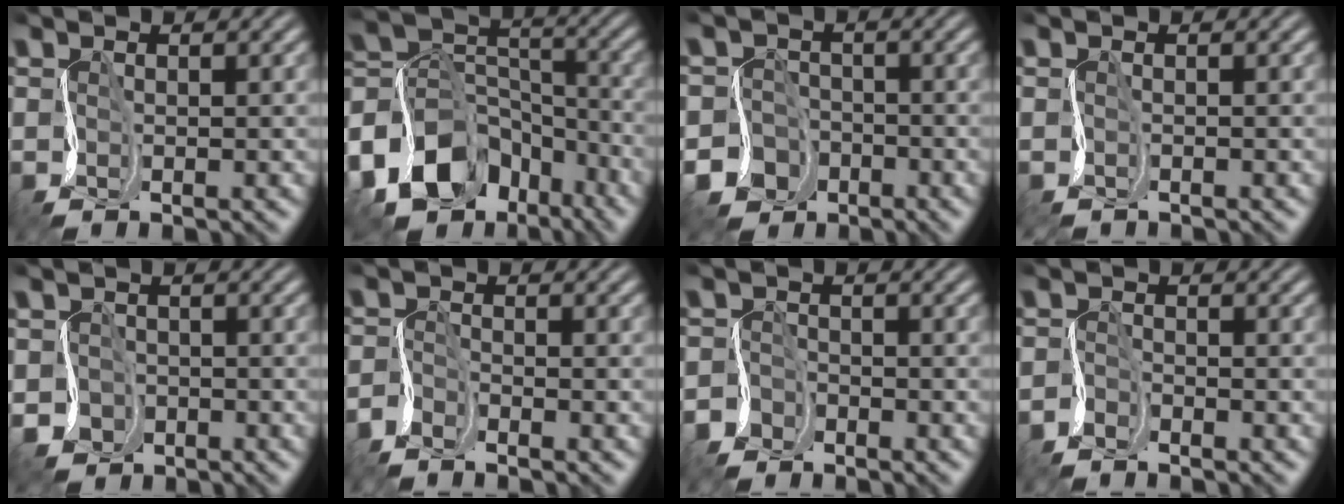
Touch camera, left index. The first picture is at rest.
{"total": 11.3, "force": [-6.6, 8.0, 4.5], "torque": [-0.102, 0.006, -0.123]}
{"total": 5.0, "force": [-2.9, 4.1, 0.4], "torque": [0.013, -0.006, -0.056]}
{"total": 0.7, "force": [-0.3, -0.4, -0.5], "torque": [0.006, 0.000, -0.008]}
{"total": 1.6, "force": [-0.5, 1.5, -0.1], "torque": [0.006, -0.004, -0.010]}
{"total": 1.9, "force": [-1.8, 0.5, 0.5], "torque": [-0.015, -0.003, -0.046]}
{"total": 1.7, "force": [-1.3, 1.1, -0.3], "torque": [0.010, 0.003, -0.034]}
{"total": 1.3, "force": [-1.3, 0.1, 0.0], "torque": [-0.004, 0.001, -0.033]}